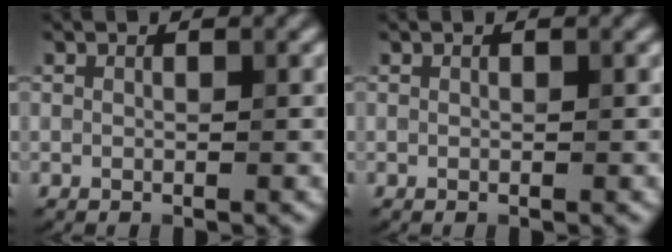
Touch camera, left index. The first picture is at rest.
{"total": 0.0}